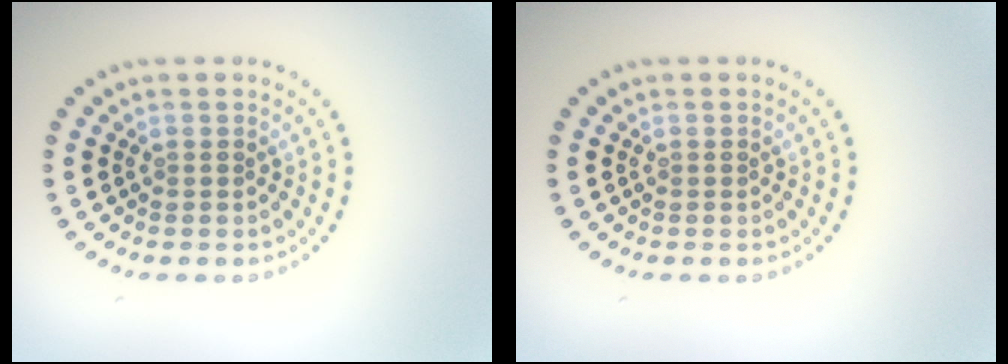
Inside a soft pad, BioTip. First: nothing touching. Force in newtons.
{"total": 0.0}